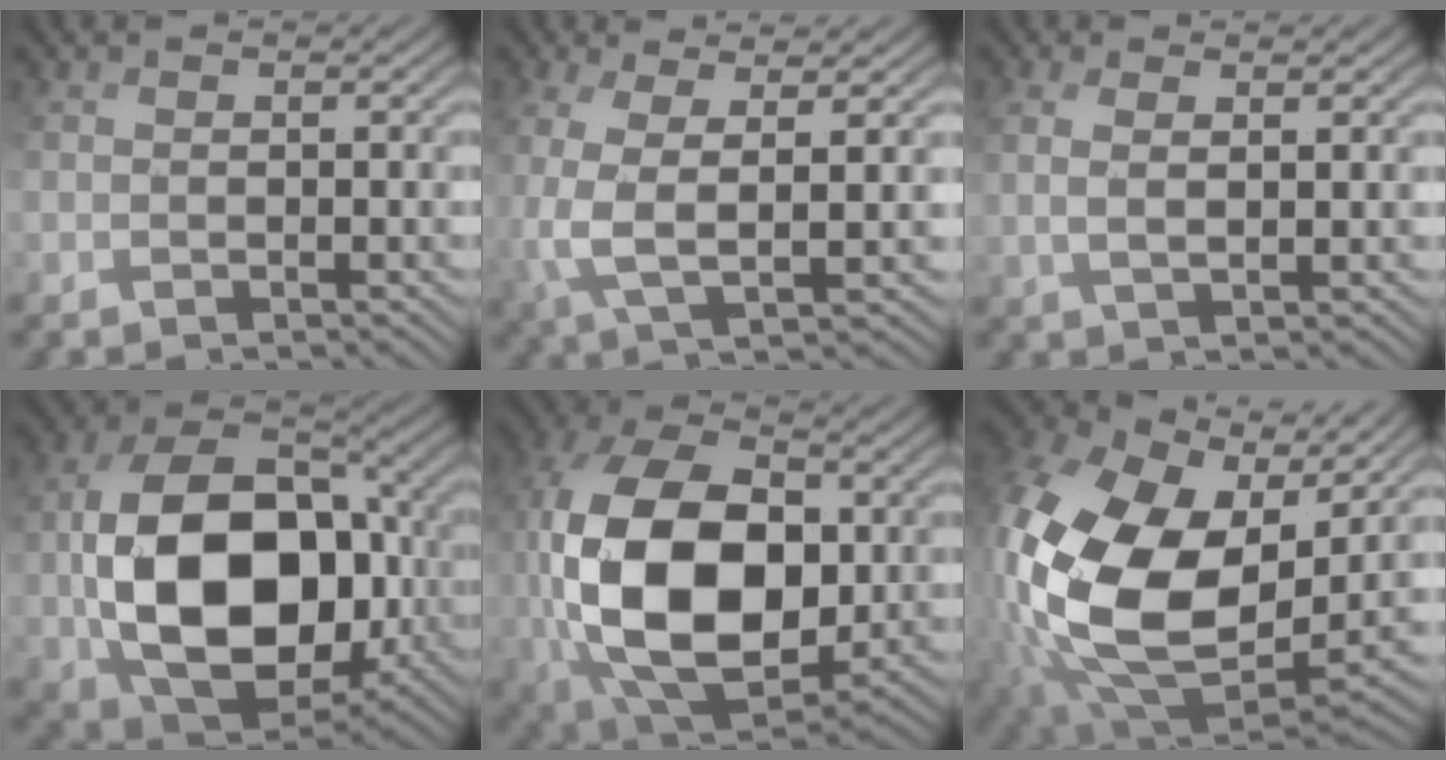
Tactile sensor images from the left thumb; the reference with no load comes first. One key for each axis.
{"total": 5.5, "fx": 1.6, "fy": 0.8, "fz": 5.2, "tx": -0.118, "ty": 0.010, "tz": 0.030}
{"total": 2.3, "fx": 1.8, "fy": -0.5, "fz": 1.4, "tx": -0.030, "ty": 0.011, "tz": 0.036}
{"total": 15.5, "fx": -0.6, "fy": 10.8, "fz": 11.2, "tx": -0.200, "ty": -0.011, "tz": 0.006}
{"total": 18.0, "fx": 0.9, "fy": 11.0, "fz": 14.2, "tx": -0.309, "ty": -0.006, "tz": 0.032}
{"total": 20.5, "fx": 4.2, "fy": 13.7, "fz": 14.6, "tx": -0.366, "ty": -0.033, "tz": 0.114}